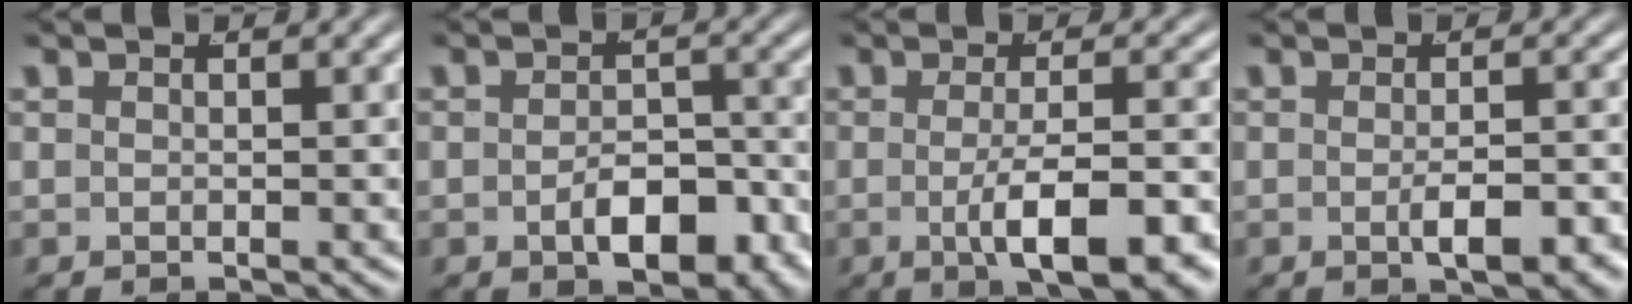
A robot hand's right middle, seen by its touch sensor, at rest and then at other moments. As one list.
[{"total": 5.3, "force": [-2.8, 2.6, 3.7], "torque": [-0.050, -0.014, -0.036]}, {"total": 6.4, "force": [-2.5, 1.6, 5.7], "torque": [-0.087, -0.018, -0.028]}, {"total": 3.1, "force": [-1.7, 0.6, 2.5], "torque": [-0.030, -0.002, -0.027]}]